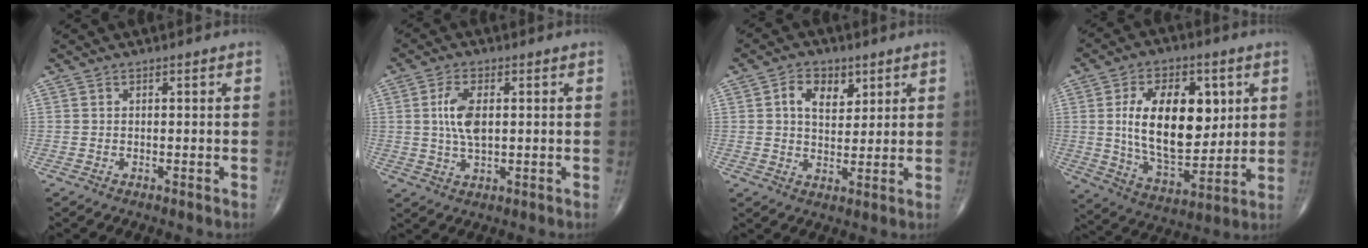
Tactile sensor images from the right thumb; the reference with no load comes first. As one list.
[{"total": 6.7, "force": [1.0, 3.2, 5.8], "torque": [-0.120, -0.001, 0.019]}, {"total": 6.7, "force": [2.6, 4.5, 4.2], "torque": [-0.046, -0.011, 0.042]}, {"total": 19.7, "force": [3.7, 10.9, 15.9], "torque": [-0.228, -0.022, 0.071]}]